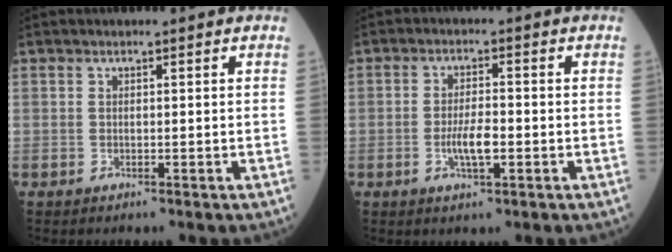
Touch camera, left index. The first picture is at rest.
{"total": 4.4, "force": [-1.4, 1.1, 4.0], "torque": [-0.081, -0.002, -0.025]}